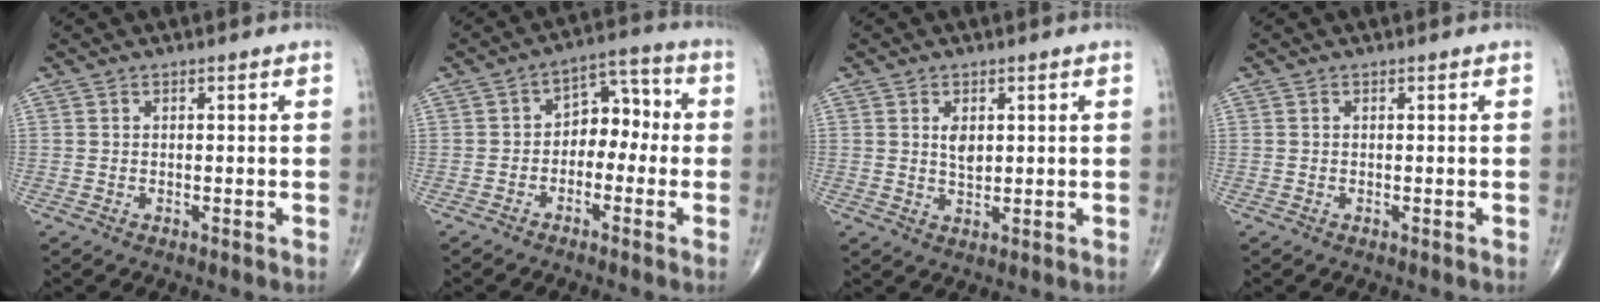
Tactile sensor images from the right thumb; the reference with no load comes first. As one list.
[{"total": 7.6, "force": [-1.3, 5.2, 5.3], "torque": [-0.042, 0.043, -0.035]}, {"total": 3.2, "force": [0.9, 1.8, 2.4], "torque": [-0.034, -0.008, 0.017]}, {"total": 0.0}]